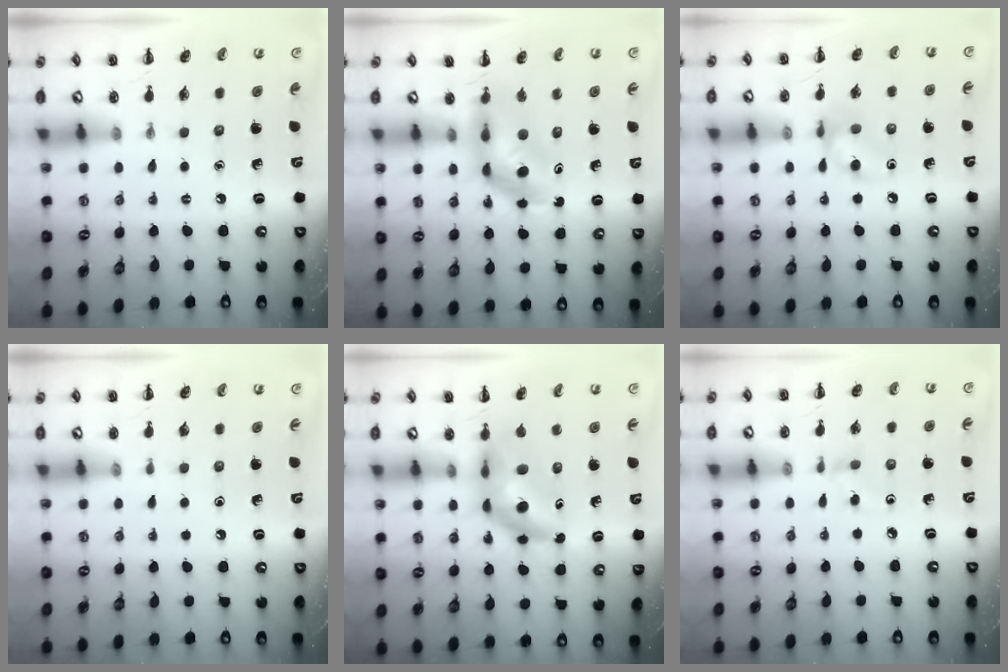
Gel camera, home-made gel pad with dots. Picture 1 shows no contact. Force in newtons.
{"total": 5.3, "press": 5.2, "slide": 1.0}
{"total": 7.0, "press": 7.0, "slide": 0.4}
{"total": 0.0}
{"total": 6.2, "press": 5.9, "slide": 2.0}
{"total": 2.6, "press": 2.3, "slide": 1.1}